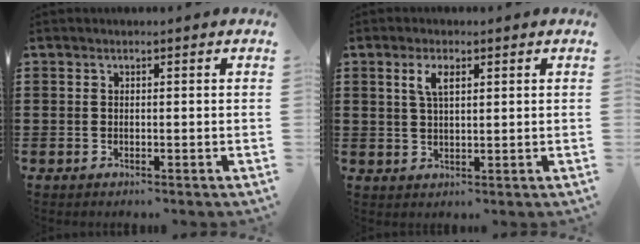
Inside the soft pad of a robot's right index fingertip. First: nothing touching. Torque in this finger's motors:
{"motor_torque": [0.35, -0.26, 0.40, 0.10]}